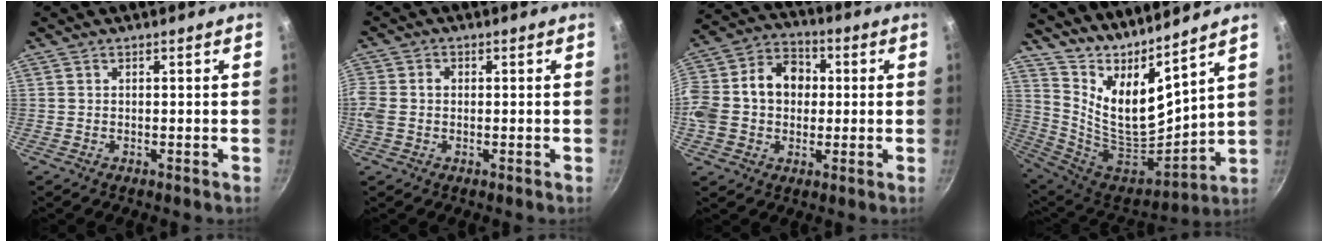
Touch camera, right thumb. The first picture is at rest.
{"total": 5.6, "force": [-0.3, 4.4, 3.5], "torque": [-0.081, 0.007, -0.016]}
{"total": 18.5, "force": [0.9, 14.6, 11.3], "torque": [-0.204, 0.047, 0.003]}
{"total": 15.4, "force": [11.3, 3.6, 9.8], "torque": [-0.160, -0.133, 0.225]}